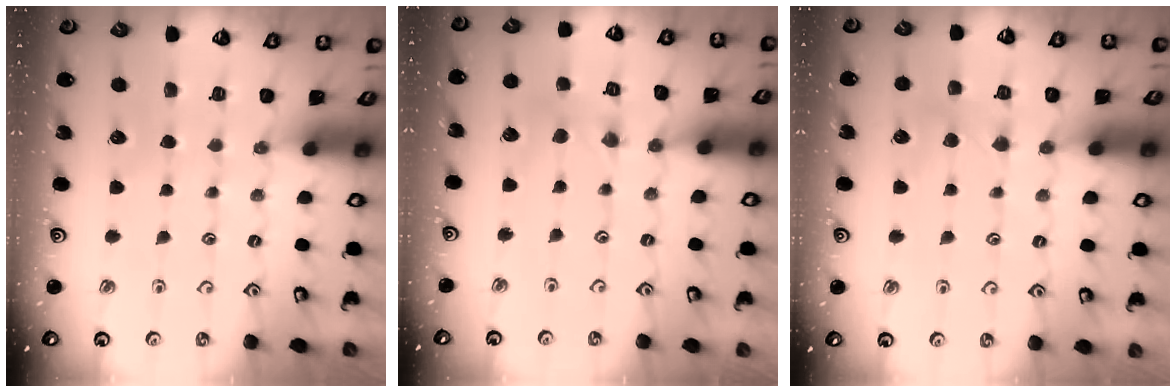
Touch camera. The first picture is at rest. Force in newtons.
{"total": 2.4, "press": 2.4, "slide": 0.5}
{"total": 3.3, "press": 3.3, "slide": 0.5}